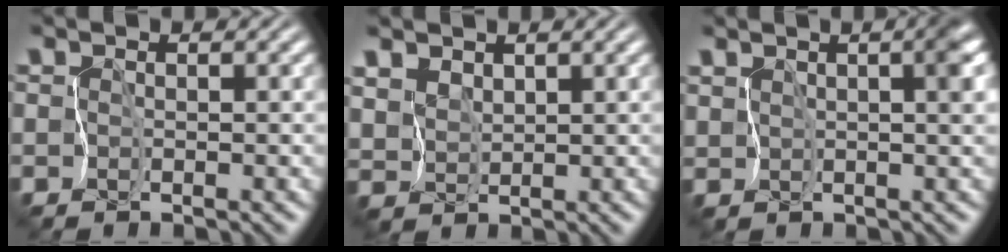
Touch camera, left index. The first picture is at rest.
{"total": 2.1, "force": [1.5, 1.3, 0.5], "torque": [-0.035, 0.008, 0.044]}
{"total": 4.3, "force": [1.1, 1.7, 3.8], "torque": [-0.049, 0.008, 0.016]}